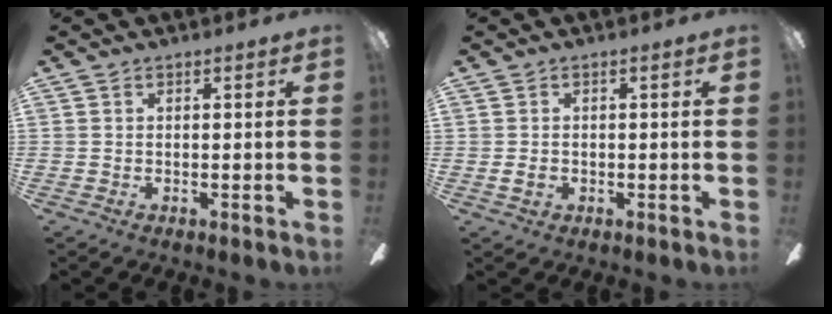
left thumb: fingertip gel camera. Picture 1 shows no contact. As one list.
[{"total": 1.9, "force": [-0.4, 1.4, 1.2], "torque": [-0.019, 0.003, -0.007]}]